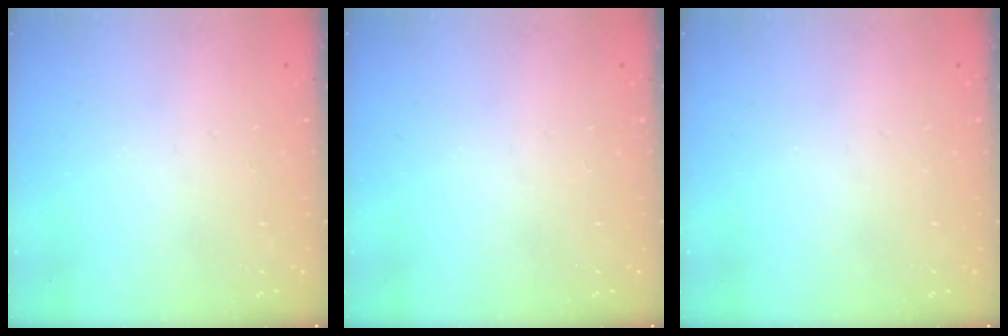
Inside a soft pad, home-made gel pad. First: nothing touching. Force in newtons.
{"total": 0.0}
{"total": 0.0}